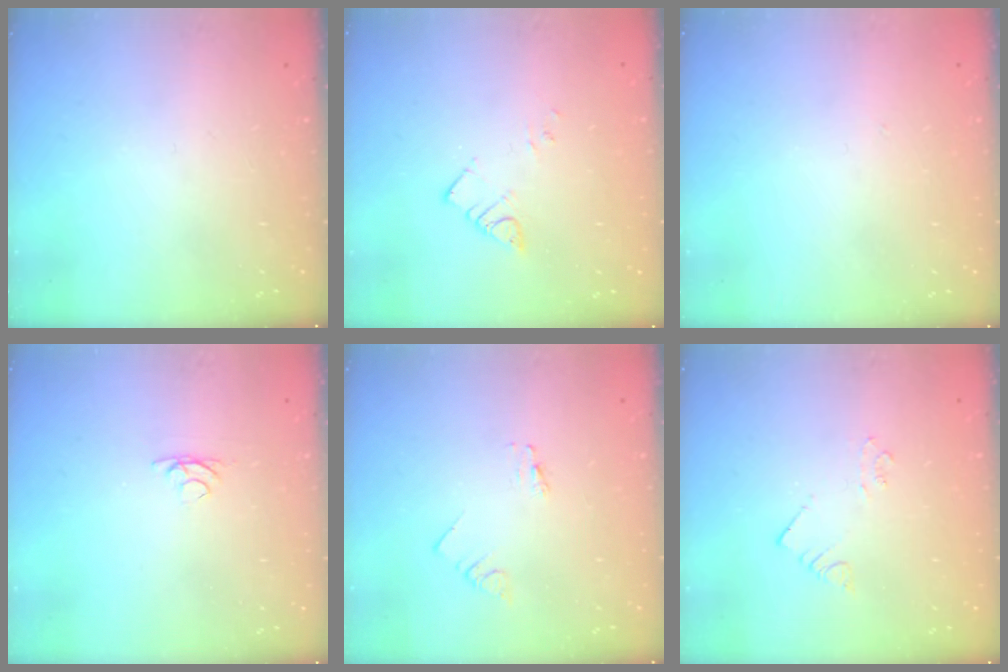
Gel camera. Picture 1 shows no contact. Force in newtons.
{"total": 3.6, "press": 3.6, "slide": 0.2}
{"total": 1.6, "press": 1.6, "slide": 0.0}
{"total": 2.8, "press": 2.8, "slide": 0.5}
{"total": 0.0}
{"total": 2.2, "press": 2.2, "slide": 0.1}